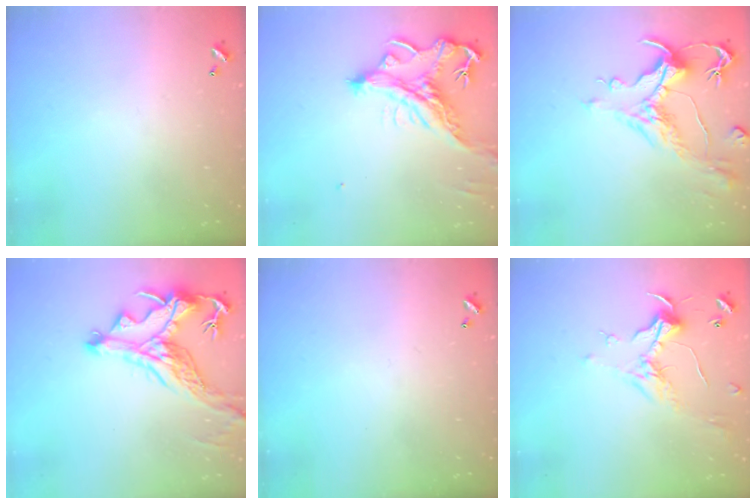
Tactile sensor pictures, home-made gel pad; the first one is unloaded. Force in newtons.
{"total": 2.1, "press": 1.8, "slide": 1.2}
{"total": 2.0, "press": 1.2, "slide": 1.6}
{"total": 6.1, "press": 5.8, "slide": 1.8}
{"total": 0.0}
{"total": 0.7, "press": 0.2, "slide": 0.7}